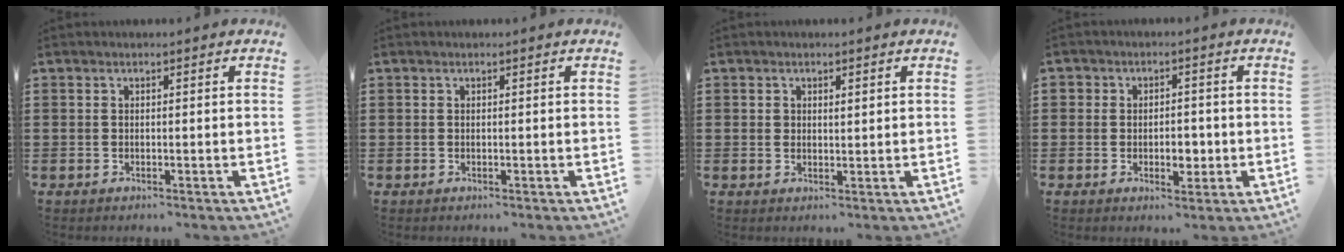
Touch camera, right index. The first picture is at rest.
{"total": 0.0}
{"total": 0.9, "force": [0.4, 0.6, 0.5], "torque": [-0.010, 0.005, 0.007]}
{"total": 3.7, "force": [-0.7, 2.8, 2.3], "torque": [-0.039, 0.004, -0.017]}